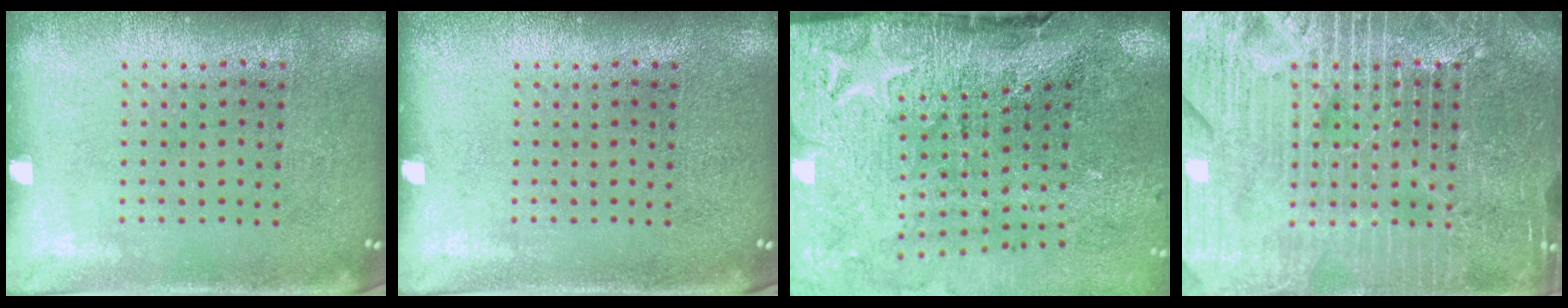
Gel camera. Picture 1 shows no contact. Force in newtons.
{"total": 0.0}
{"total": 4.9, "press": 3.9, "slide": 2.9}
{"total": 7.0, "press": 6.9, "slide": 0.9}